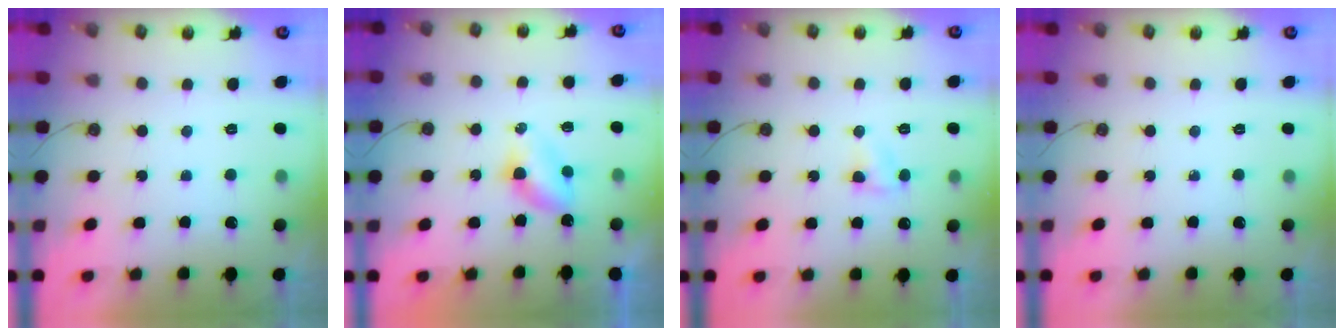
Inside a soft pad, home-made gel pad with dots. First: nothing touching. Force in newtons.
{"total": 3.8, "press": 3.7, "slide": 0.5}
{"total": 3.8, "press": 3.8, "slide": 0.6}
{"total": 0.0}